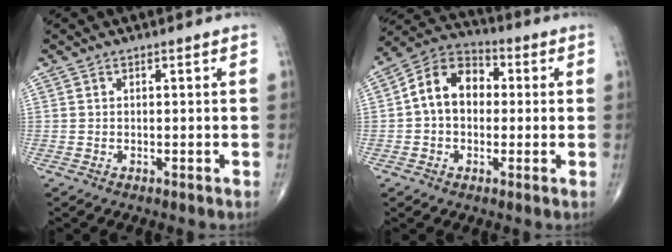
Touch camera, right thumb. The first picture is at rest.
{"total": 11.2, "force": [0.7, 8.2, 7.6], "torque": [-0.110, 0.033, -0.001]}